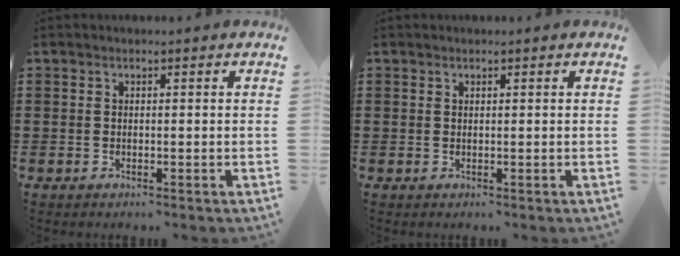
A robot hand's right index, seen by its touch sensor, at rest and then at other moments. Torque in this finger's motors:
{"motor_torque": [-0.17, 0.04, -0.02, -0.01]}